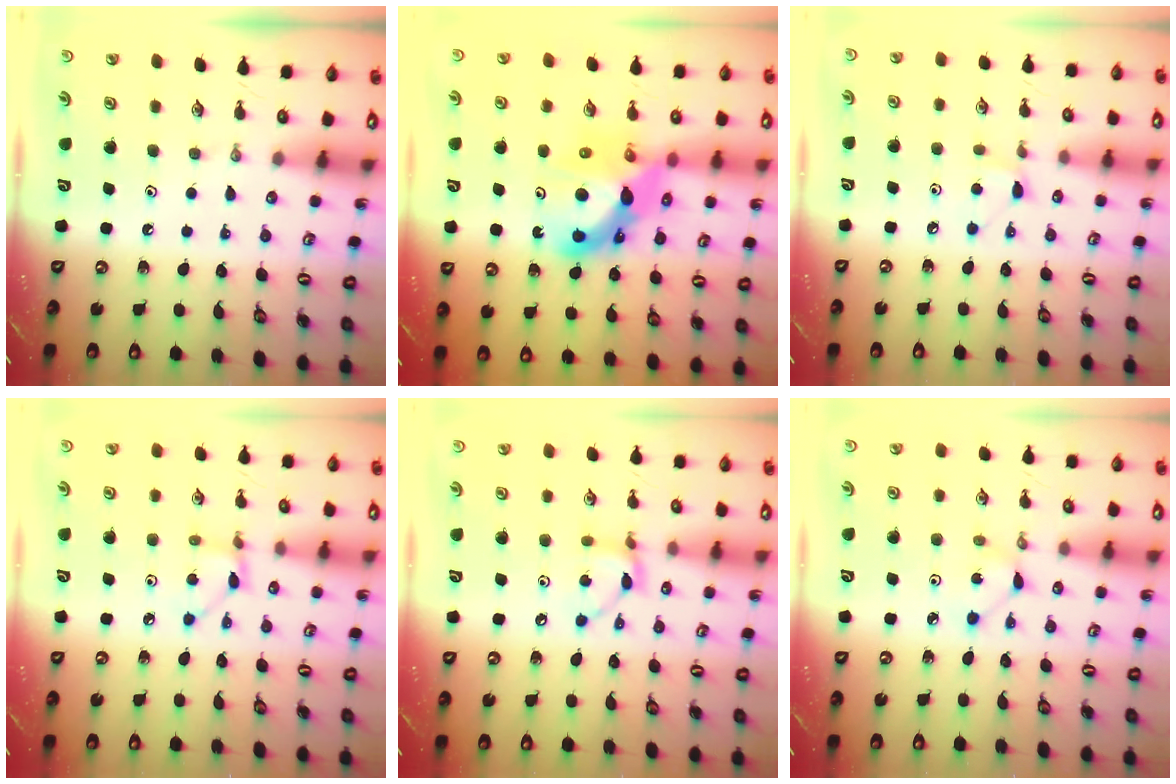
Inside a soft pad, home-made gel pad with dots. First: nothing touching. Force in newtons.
{"total": 12.7, "press": 12.6, "slide": 1.3}
{"total": 4.8, "press": 4.8, "slide": 0.5}
{"total": 2.9, "press": 2.9, "slide": 0.3}
{"total": 7.0, "press": 7.0, "slide": 0.3}
{"total": 1.8, "press": 1.8, "slide": 0.3}